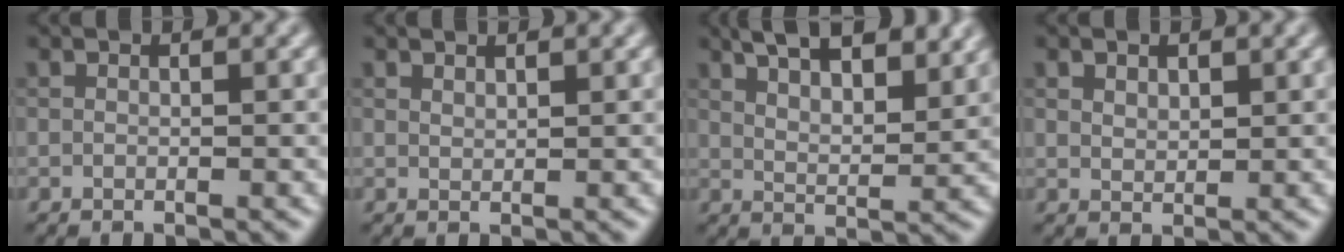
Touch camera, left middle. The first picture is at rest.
{"total": 0.7, "force": [0.7, 0.1, 0.2], "torque": [0.000, 0.001, 0.014]}
{"total": 9.0, "force": [6.1, 3.3, 5.7], "torque": [-0.067, 0.022, 0.068]}
{"total": 1.2, "force": [0.8, 0.7, 0.6], "torque": [-0.013, 0.001, 0.016]}